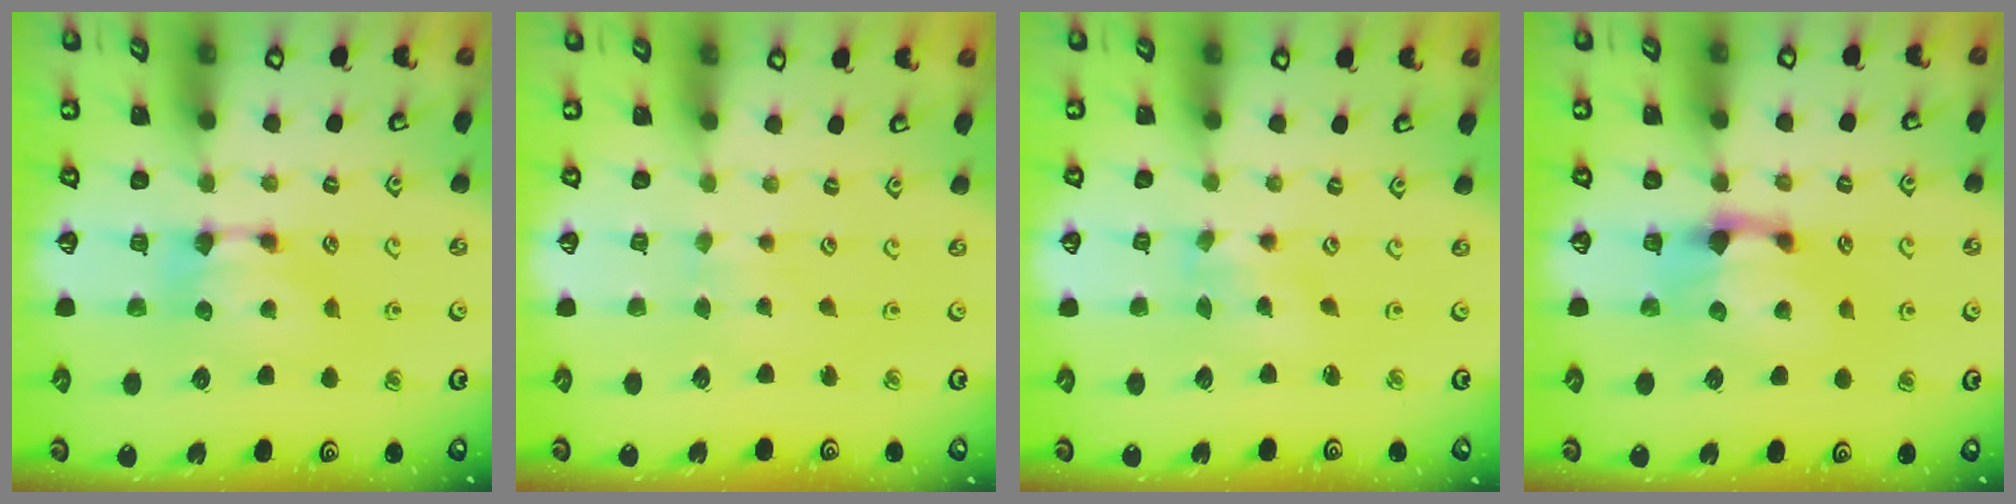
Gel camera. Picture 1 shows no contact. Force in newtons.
{"total": 2.4, "press": 2.4, "slide": 0.1}
{"total": 2.3, "press": 2.1, "slide": 0.9}
{"total": 1.9, "press": 1.3, "slide": 1.4}